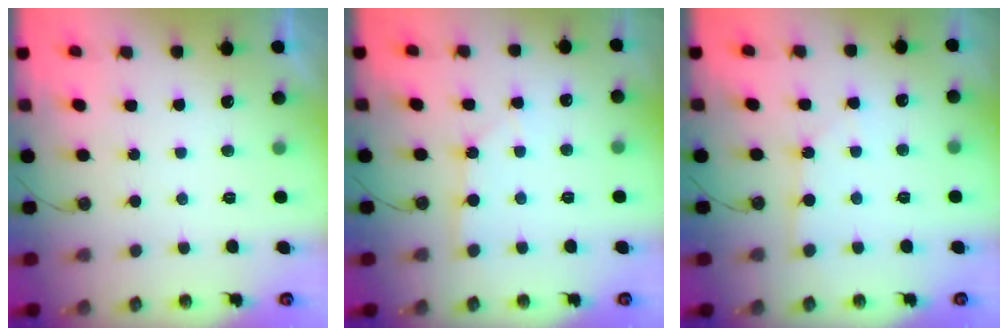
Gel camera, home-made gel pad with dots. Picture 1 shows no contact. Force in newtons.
{"total": 1.5, "press": 1.5, "slide": 0.2}
{"total": 3.3, "press": 3.3, "slide": 0.4}